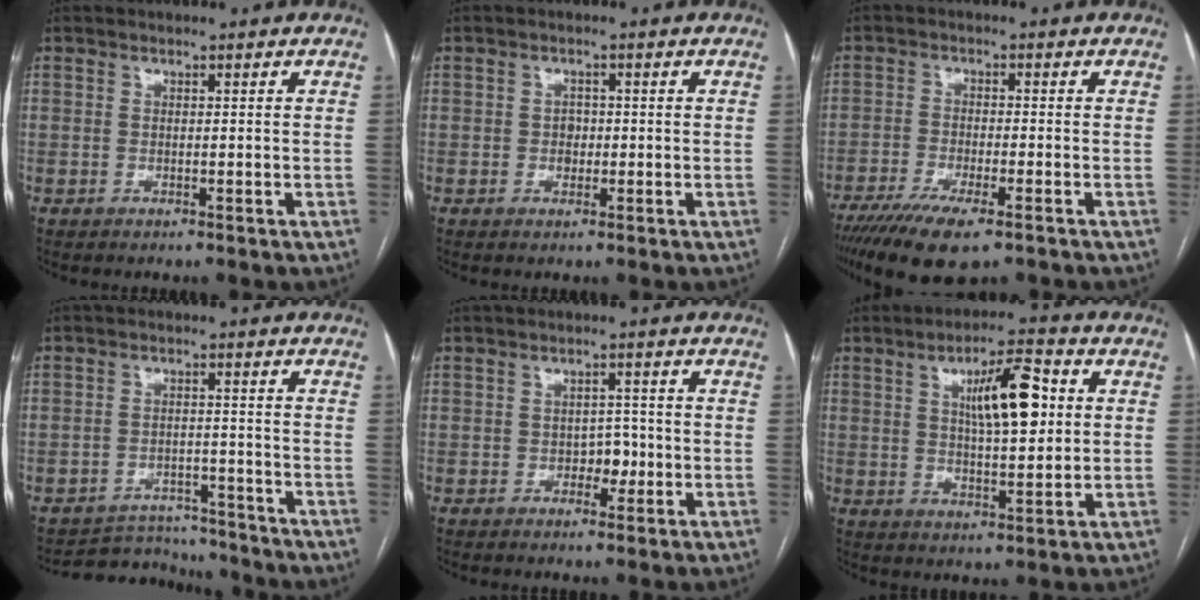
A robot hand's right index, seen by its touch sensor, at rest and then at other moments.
{"total": 1.8, "force": [-0.2, 1.4, 1.0], "torque": [-0.012, 0.004, -0.002]}
{"total": 10.5, "force": [-7.2, 2.0, 7.4], "torque": [-0.121, -0.023, -0.115]}
{"total": 7.5, "force": [-7.1, 1.9, -0.9], "torque": [0.020, 0.017, -0.105]}
{"total": 2.9, "force": [-0.9, 1.9, 2.0], "torque": [-0.021, 0.007, -0.012]}
{"total": 10.4, "force": [2.6, 2.7, 9.7], "torque": [-0.161, 0.013, 0.043]}